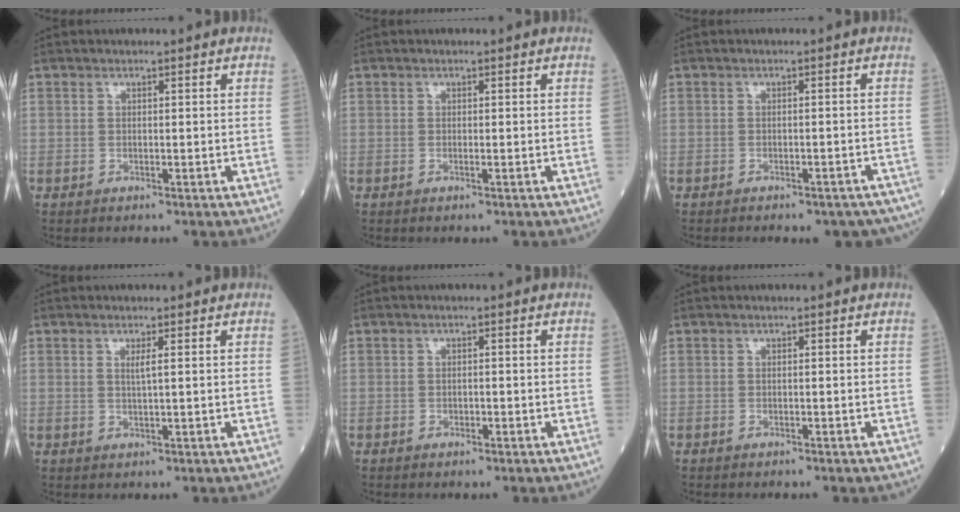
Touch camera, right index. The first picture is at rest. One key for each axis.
{"total": 0.0}
{"total": 8.9, "fx": -7.6, "fy": 3.1, "fz": 3.5, "tx": -0.037, "ty": 0.002, "tz": -0.078}
{"total": 1.4, "fx": 0.5, "fy": -0.2, "fz": 1.3, "tx": -0.029, "ty": -0.002, "tz": 0.008}
{"total": 0.9, "fx": -0.5, "fy": 0.5, "fz": 0.5, "tx": -0.007, "ty": 0.002, "tz": -0.006}
{"total": 1.4, "fx": -1.2, "fy": 0.3, "fz": 0.7, "tx": -0.012, "ty": -0.003, "tz": -0.012}